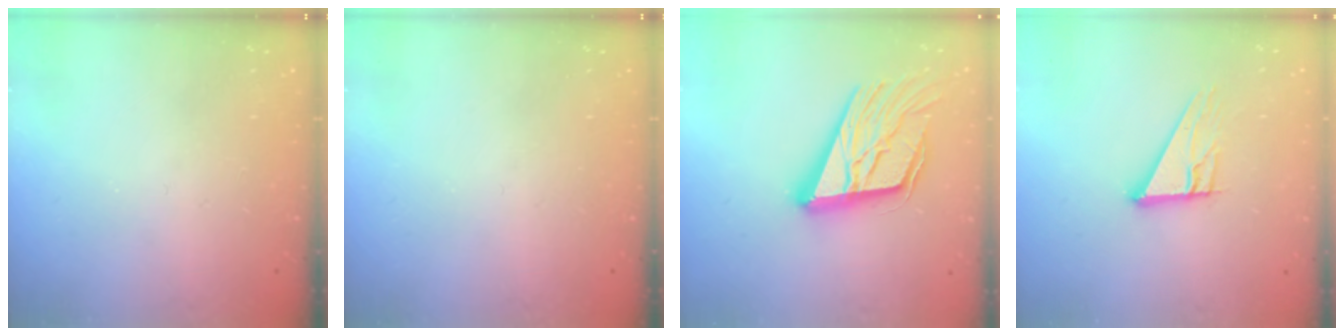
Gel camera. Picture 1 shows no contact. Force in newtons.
{"total": 0.0}
{"total": 23.6, "press": 23.1, "slide": 4.9}
{"total": 10.7, "press": 10.7, "slide": 0.7}